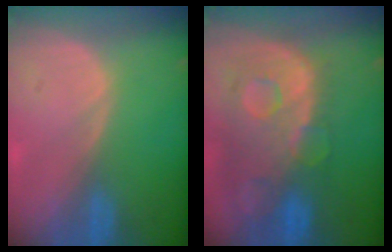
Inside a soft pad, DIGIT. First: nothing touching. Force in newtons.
{"total": 12.5, "press": 10.3, "slide": 7.0}